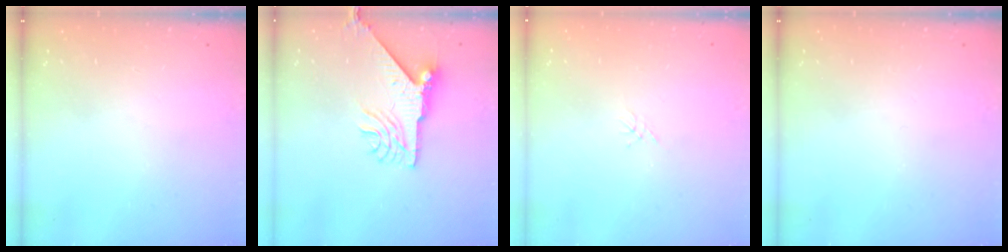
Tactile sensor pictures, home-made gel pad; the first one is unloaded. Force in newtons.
{"total": 9.4, "press": 9.4, "slide": 1.2}
{"total": 0.0}
{"total": 0.0}